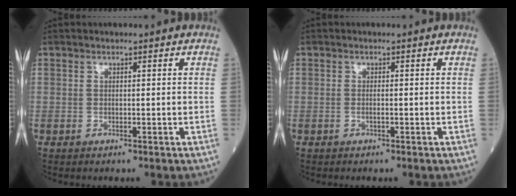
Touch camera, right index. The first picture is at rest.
{"total": 0.7, "force": [-0.1, 0.1, 0.7], "torque": [-0.016, -0.001, -0.002]}